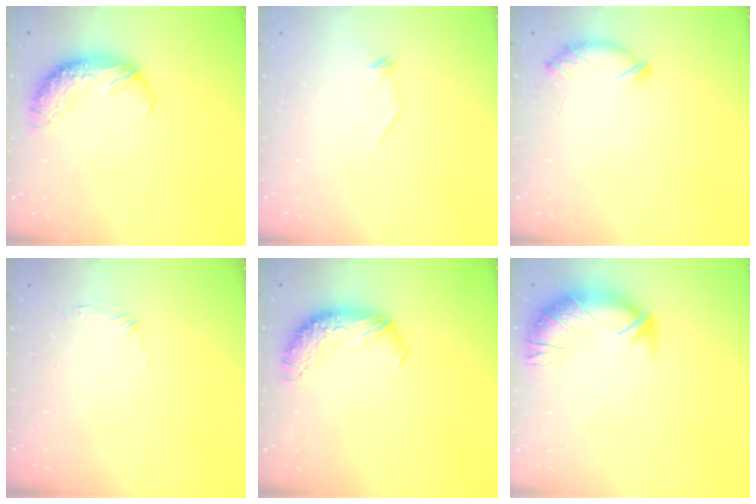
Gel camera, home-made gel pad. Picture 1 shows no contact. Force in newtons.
{"total": 7.8, "press": 7.8, "slide": 0.7}
{"total": 6.8, "press": 6.8, "slide": 0.3}
{"total": 6.7, "press": 6.6, "slide": 1.0}
{"total": 0.0}
{"total": 3.0, "press": 1.8, "slide": 2.5}